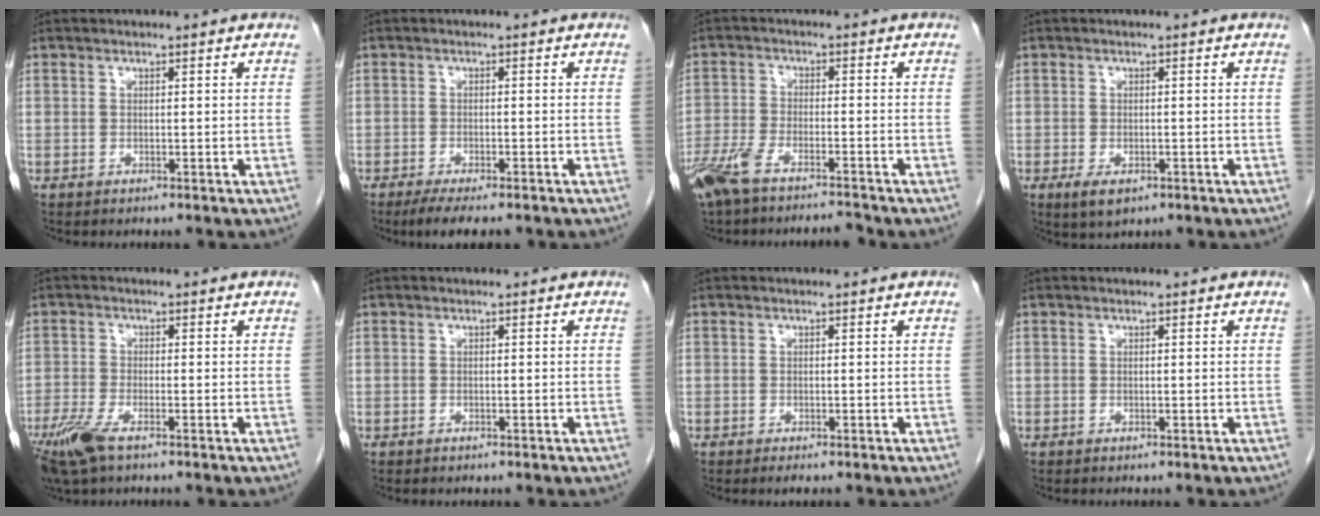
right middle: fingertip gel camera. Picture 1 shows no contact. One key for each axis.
{"total": 5.9, "fx": -4.6, "fy": 1.2, "fz": 3.5, "tx": -0.050, "ty": -0.011, "tz": -0.070}
{"total": 8.2, "fx": -6.9, "fy": 1.6, "fz": 4.2, "tx": -0.085, "ty": -0.009, "tz": -0.125}
{"total": 3.3, "fx": -1.6, "fy": 1.6, "fz": 2.4, "tx": -0.045, "ty": -0.005, "tz": -0.018}
{"total": 6.3, "fx": -4.1, "fy": 1.6, "fz": 4.5, "tx": -0.098, "ty": -0.017, "tz": -0.078}
{"total": 0.0}
{"total": 1.1, "fx": -0.8, "fy": 0.3, "fz": 0.7, "tx": -0.010, "ty": -0.002, "tz": -0.009}
{"total": 0.0}